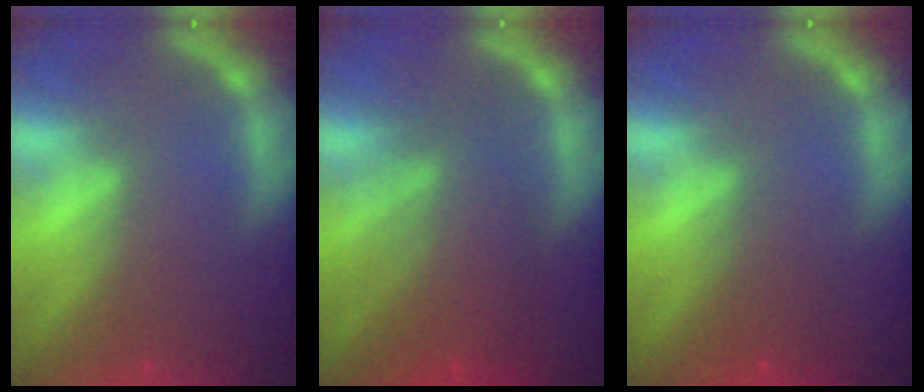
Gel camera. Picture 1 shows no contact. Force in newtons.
{"total": 7.0}
{"total": 2.0}